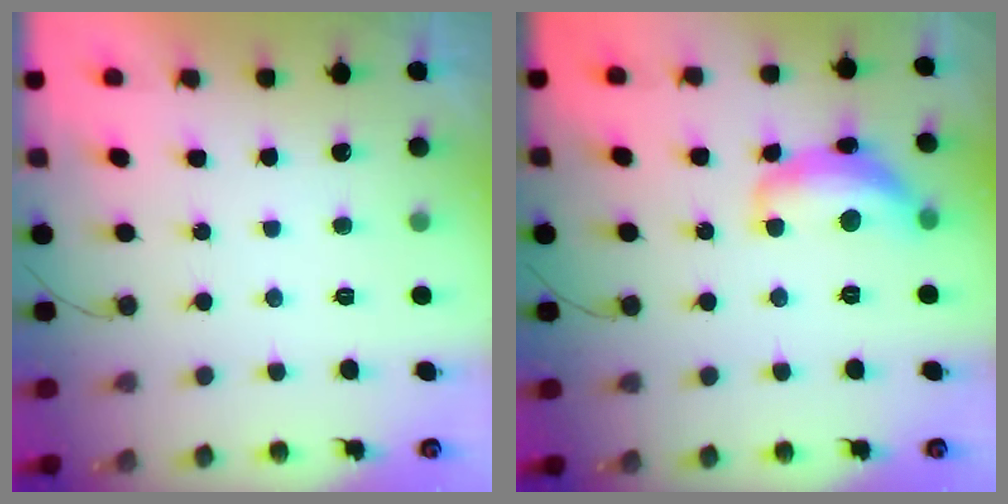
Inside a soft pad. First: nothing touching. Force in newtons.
{"total": 14.2, "press": 14.2, "slide": 1.0}